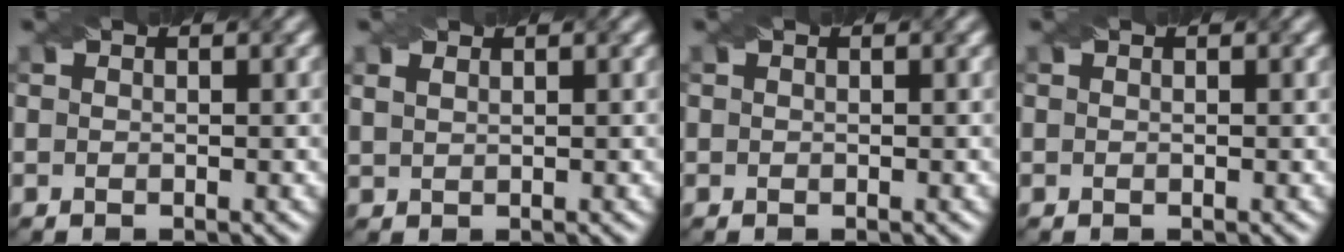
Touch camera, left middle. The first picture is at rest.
{"total": 1.1, "force": [0.9, 0.5, 0.5], "torque": [-0.014, -0.001, 0.021]}
{"total": 0.0}
{"total": 0.0}